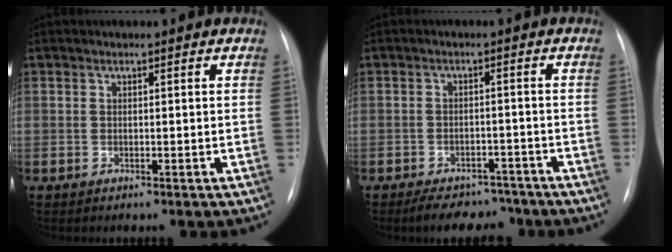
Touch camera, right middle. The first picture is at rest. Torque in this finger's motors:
{"motor_torque": [0.70, -0.55, 0.25, 0.02]}